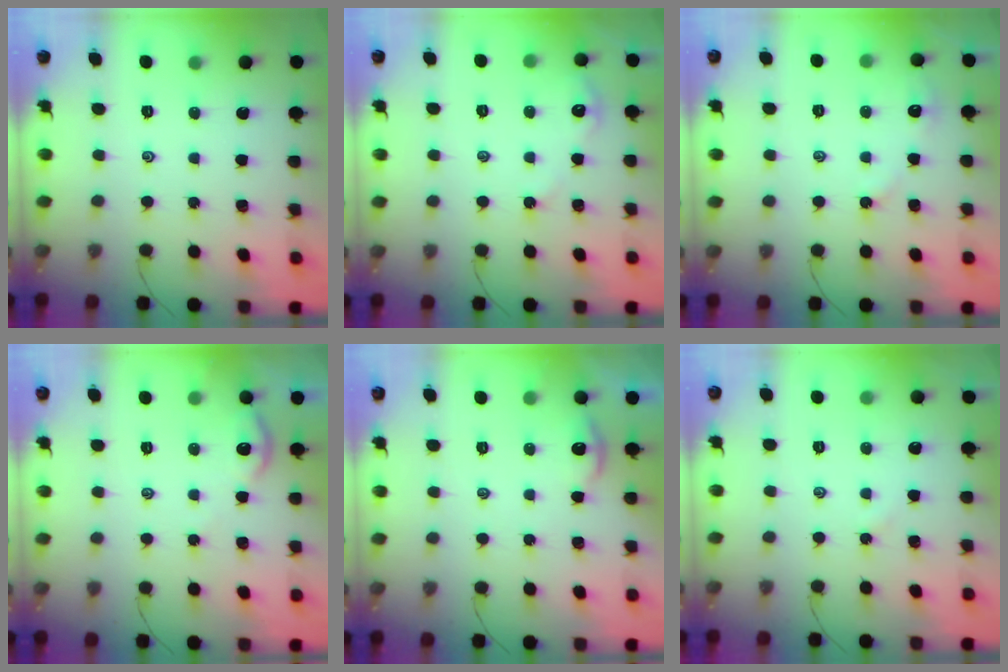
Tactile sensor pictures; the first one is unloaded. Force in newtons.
{"total": 3.4, "press": 3.4, "slide": 0.4}
{"total": 2.9, "press": 2.9, "slide": 0.5}
{"total": 1.7, "press": 1.7, "slide": 0.4}
{"total": 2.6, "press": 2.6, "slide": 0.3}
{"total": 2.7, "press": 2.7, "slide": 0.4}